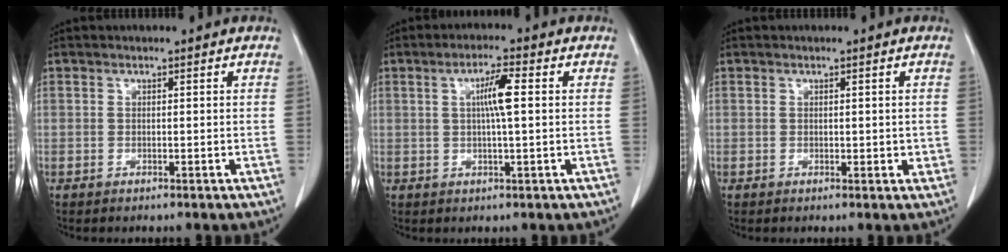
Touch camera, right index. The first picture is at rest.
{"total": 4.7, "force": [0.8, 0.3, 4.6], "torque": [-0.083, 0.004, 0.013]}
{"total": 1.6, "force": [0.1, 1.1, 1.2], "torque": [-0.010, -0.001, 0.005]}